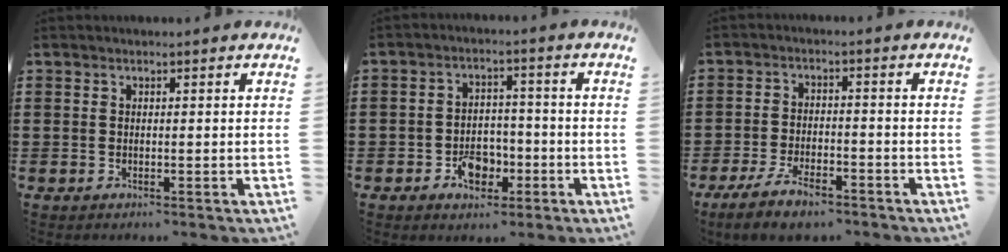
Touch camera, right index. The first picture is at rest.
{"total": 5.4, "force": [-2.5, 3.6, 3.2], "torque": [-0.048, 0.005, -0.042]}
{"total": 5.6, "force": [-4.2, 1.7, 3.4], "torque": [-0.074, 0.001, -0.081]}